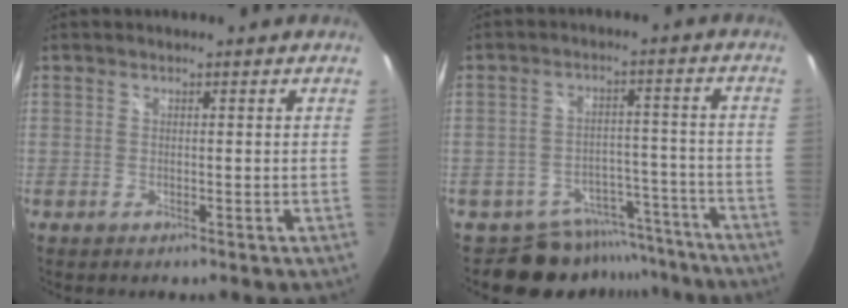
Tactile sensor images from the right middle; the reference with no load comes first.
{"total": 12.0, "force": [-10.4, 5.9, 1.2], "torque": [-0.020, 0.038, -0.133]}